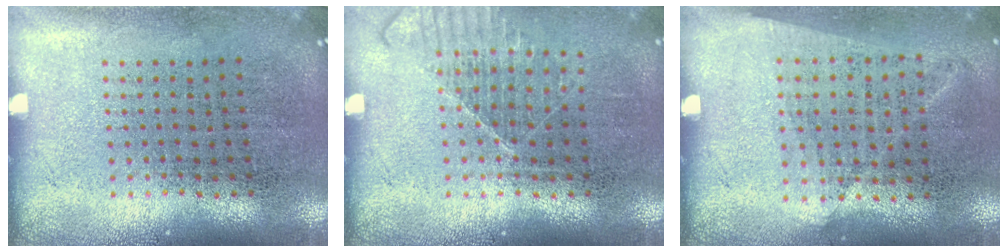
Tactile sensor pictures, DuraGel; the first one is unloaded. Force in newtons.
{"total": 1.2, "press": 1.2, "slide": 0.1}
{"total": 1.1, "press": 1.0, "slide": 0.5}